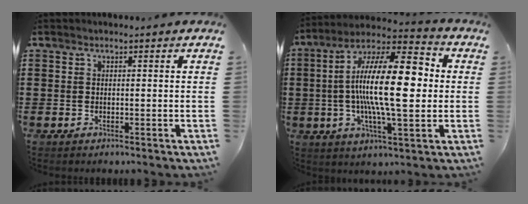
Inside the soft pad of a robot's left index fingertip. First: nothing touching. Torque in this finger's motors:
{"motor_torque": [1.78, -0.36, 1.05, 0.21]}